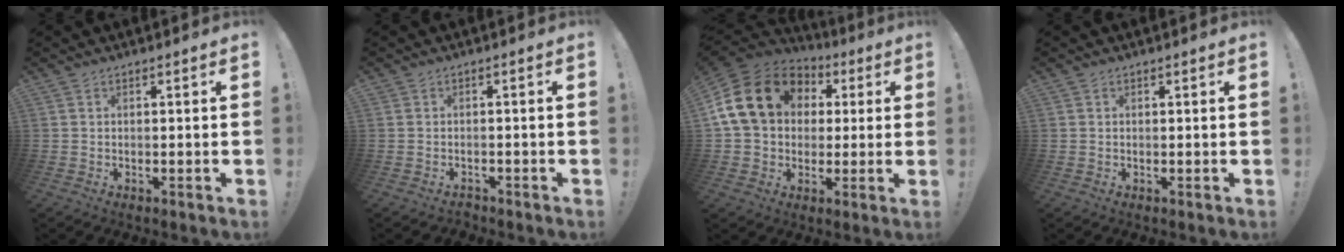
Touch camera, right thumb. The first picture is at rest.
{"total": 1.3, "force": [-0.9, 0.9, 0.2], "torque": [-0.003, 0.001, -0.018]}
{"total": 20.2, "force": [5.1, 15.5, 12.0], "torque": [-0.210, -0.003, 0.108]}
{"total": 0.9, "force": [0.4, 0.8, -0.1], "torque": [0.010, -0.002, 0.006]}